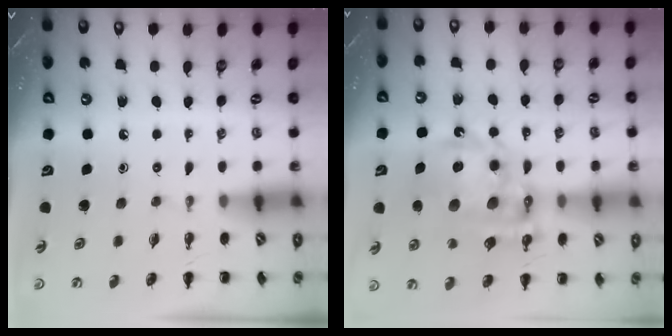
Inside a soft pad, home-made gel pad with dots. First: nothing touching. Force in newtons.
{"total": 18.7, "press": 18.1, "slide": 4.6}